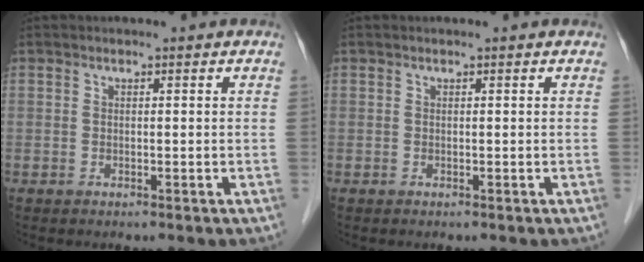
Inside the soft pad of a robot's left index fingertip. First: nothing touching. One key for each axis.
{"total": 0.0}